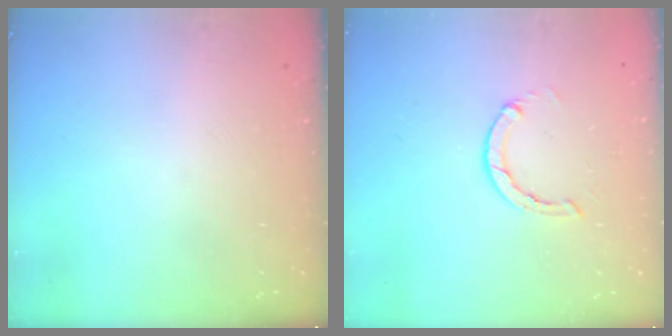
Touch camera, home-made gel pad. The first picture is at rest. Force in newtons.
{"total": 2.8, "press": 2.7, "slide": 0.4}